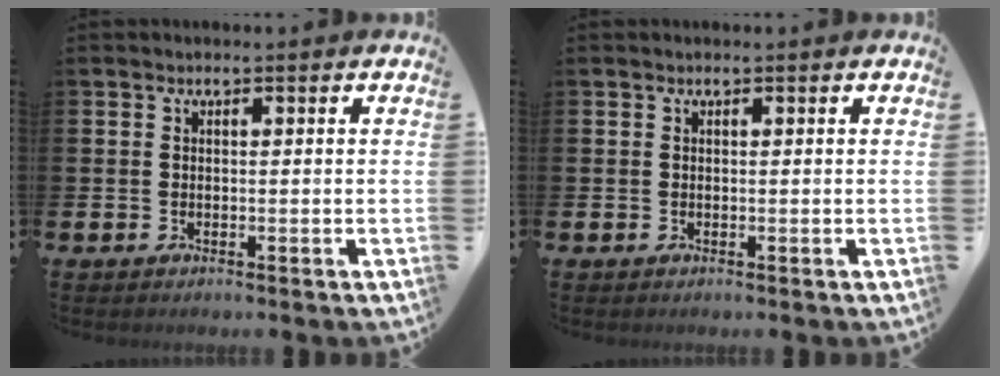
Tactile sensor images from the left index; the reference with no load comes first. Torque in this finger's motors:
{"motor_torque": [0.05, 0.05, -0.07, -0.01]}